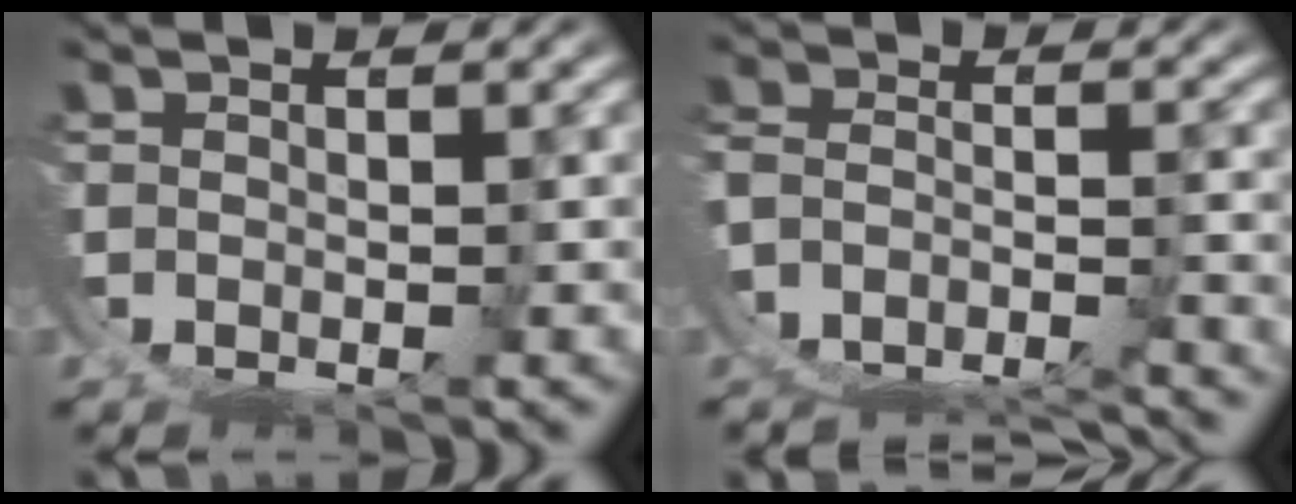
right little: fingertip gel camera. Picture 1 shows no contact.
{"total": 9.7, "force": [-7.9, 4.4, 3.4], "torque": [-0.066, -0.038, -0.112]}